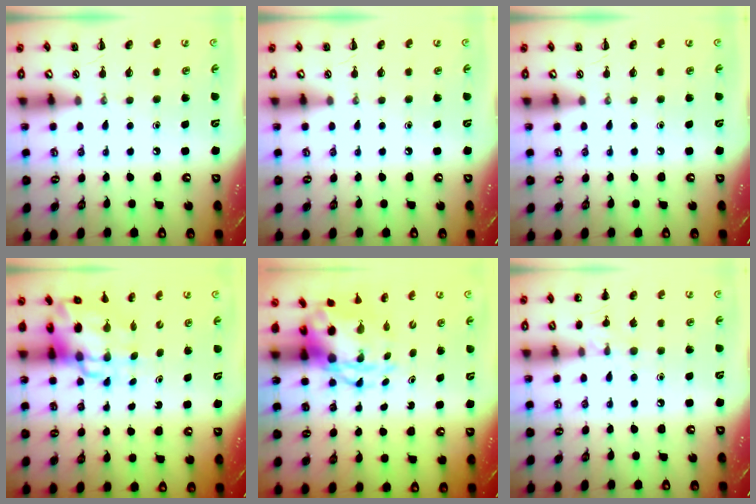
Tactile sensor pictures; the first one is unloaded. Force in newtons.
{"total": 0.0}
{"total": 0.0}
{"total": 8.6, "press": 8.2, "slide": 2.3}
{"total": 6.3, "press": 6.0, "slide": 2.0}
{"total": 8.6, "press": 8.4, "slide": 2.0}